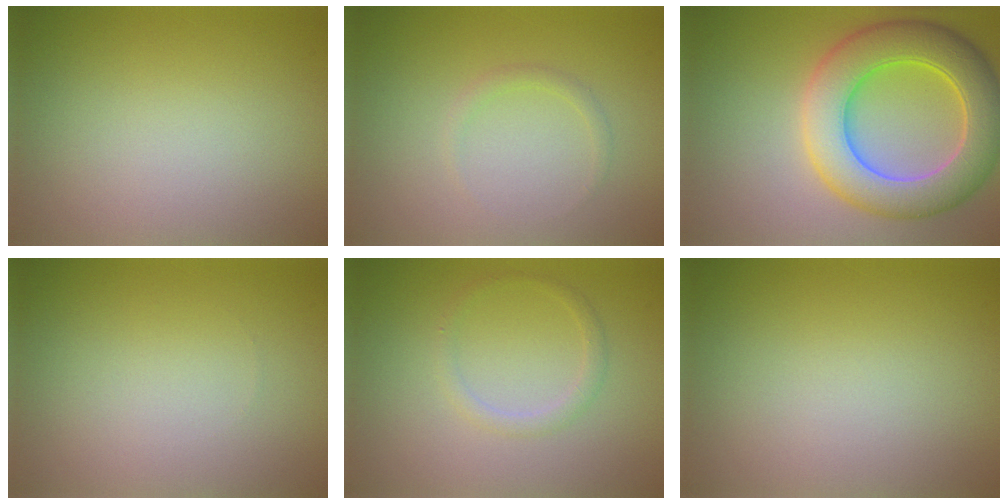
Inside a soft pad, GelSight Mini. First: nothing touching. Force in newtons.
{"total": 0.9, "press": 0.9, "slide": 0.0}
{"total": 8.8, "press": 8.8, "slide": 0.3}
{"total": 0.0}
{"total": 1.3, "press": 1.3, "slide": 0.1}
{"total": 0.0}